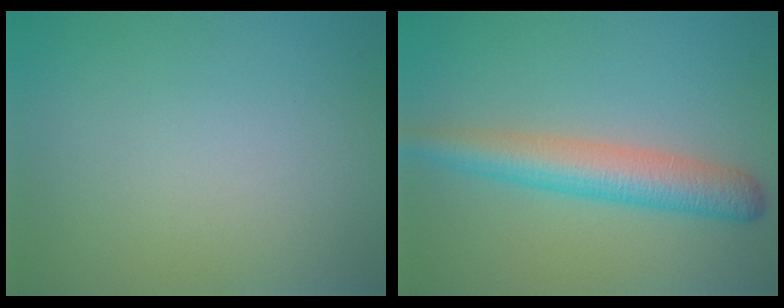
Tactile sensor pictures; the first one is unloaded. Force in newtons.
{"total": 5.2, "press": 5.2, "slide": 0.2}